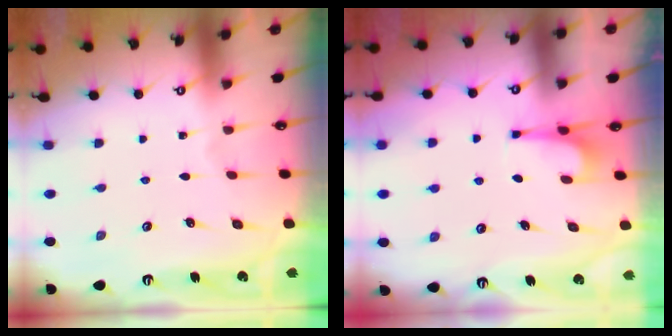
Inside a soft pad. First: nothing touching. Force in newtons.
{"total": 4.1, "press": 4.1, "slide": 0.3}